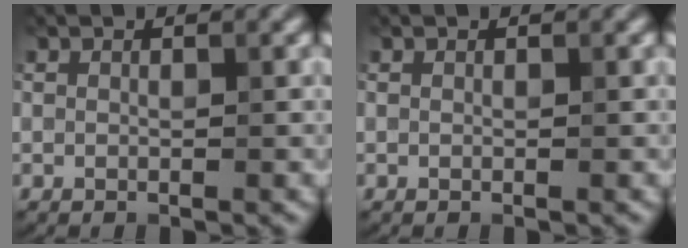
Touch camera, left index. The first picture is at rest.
{"total": 0.0}